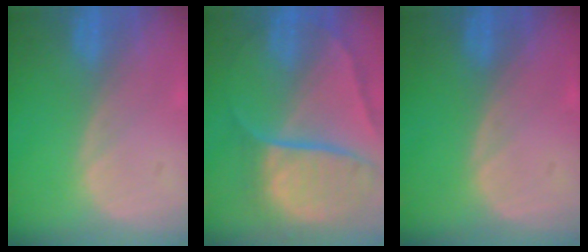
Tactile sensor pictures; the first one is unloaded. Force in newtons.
{"total": 10.6, "press": 8.8, "slide": 5.9}
{"total": 0.0}